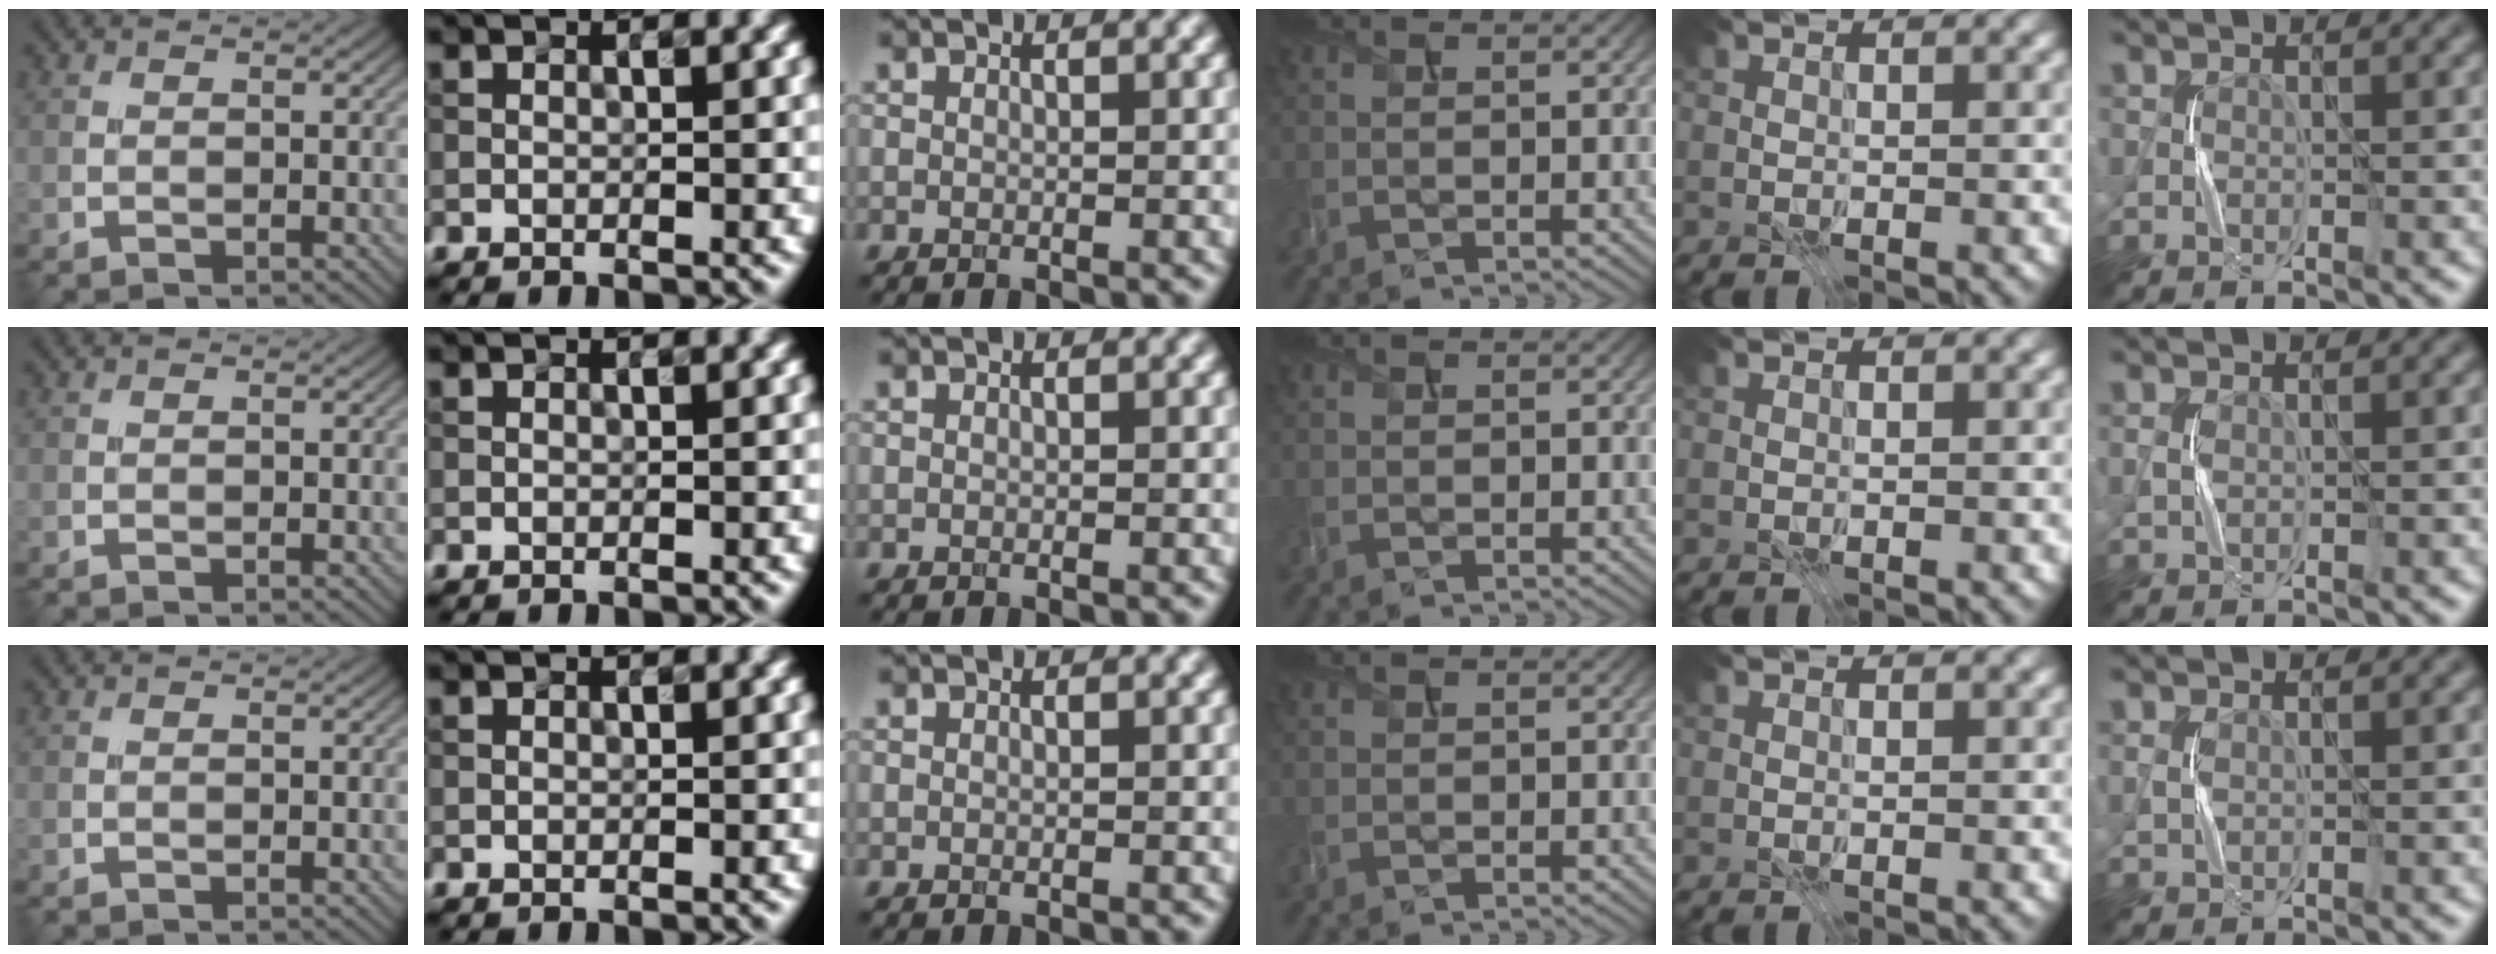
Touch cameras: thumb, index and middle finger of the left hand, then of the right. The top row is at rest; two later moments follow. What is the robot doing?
{"motion": "press", "object": "stapler"}